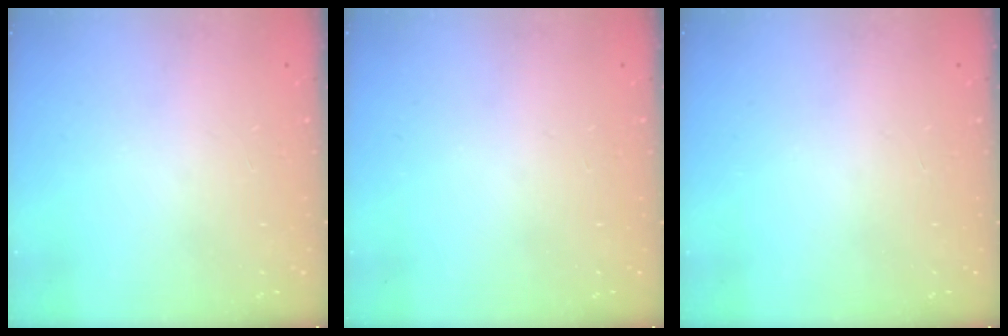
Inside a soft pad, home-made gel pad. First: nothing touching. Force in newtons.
{"total": 0.0}
{"total": 0.0}